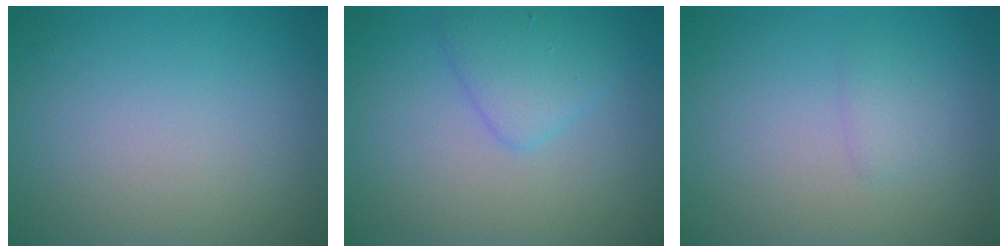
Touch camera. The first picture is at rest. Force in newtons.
{"total": 2.6, "press": 2.6, "slide": 0.0}
{"total": 0.9, "press": 0.9, "slide": 0.1}